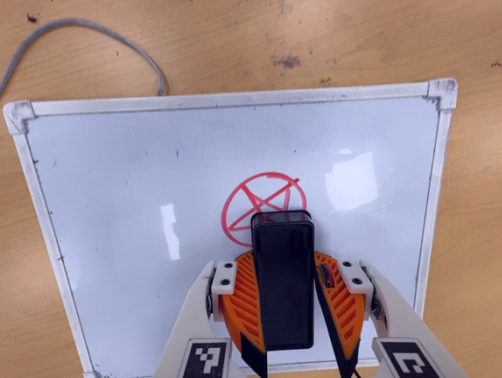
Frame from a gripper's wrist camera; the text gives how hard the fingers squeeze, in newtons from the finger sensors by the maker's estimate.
{"total": 13.1, "left": 13.9, "right": 12.2}